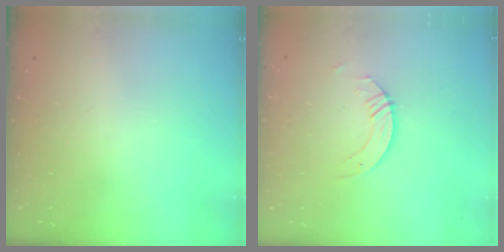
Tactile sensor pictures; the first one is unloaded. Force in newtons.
{"total": 3.2, "press": 3.1, "slide": 0.3}